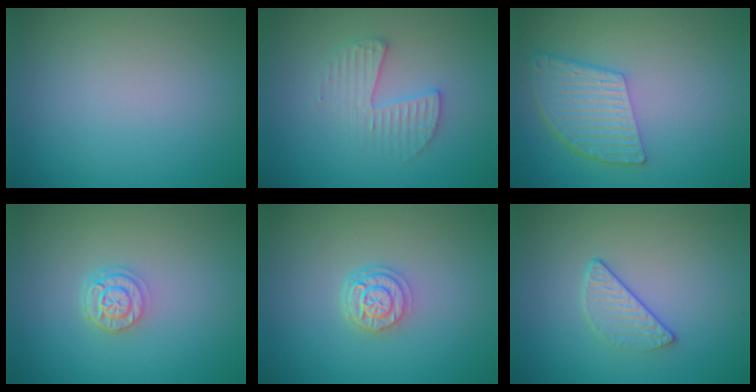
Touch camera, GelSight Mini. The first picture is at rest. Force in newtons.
{"total": 2.7, "press": 2.7, "slide": 0.3}
{"total": 5.4, "press": 4.0, "slide": 3.7}
{"total": 2.6, "press": 2.1, "slide": 1.5}
{"total": 2.7, "press": 2.2, "slide": 1.6}
{"total": 2.2, "press": 1.5, "slide": 1.6}